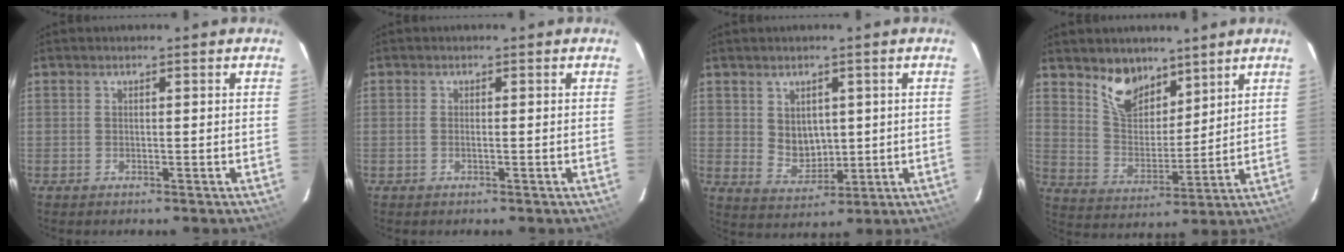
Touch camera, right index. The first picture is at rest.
{"total": 0.7, "force": [-0.1, 0.2, 0.7], "torque": [-0.016, 0.001, -0.004]}
{"total": 5.7, "force": [1.6, 4.6, 3.0], "torque": [-0.051, -0.001, 0.044]}
{"total": 9.8, "force": [7.2, 5.0, 4.2], "torque": [-0.074, -0.003, 0.139]}